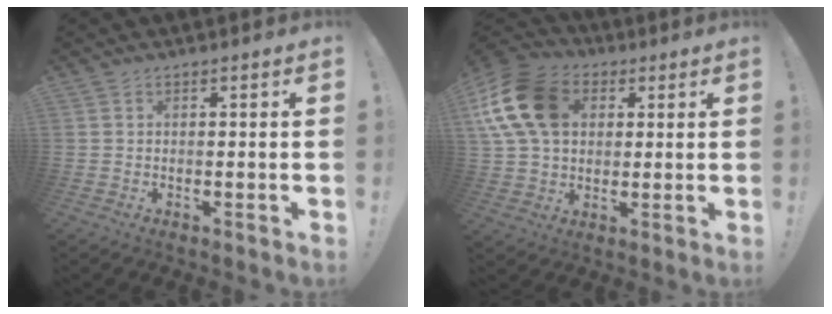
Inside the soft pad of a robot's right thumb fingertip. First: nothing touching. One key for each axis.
{"total": 18.5, "fx": 5.5, "fy": 13.6, "fz": 11.2, "tx": -0.203, "ty": -0.004, "tz": 0.111}